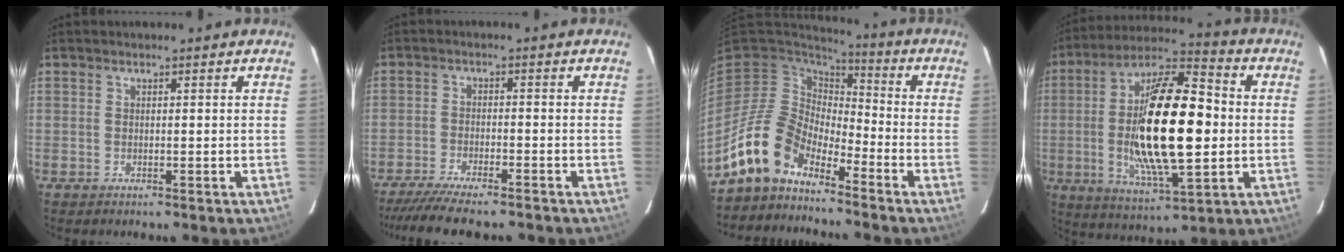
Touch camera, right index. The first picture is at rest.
{"total": 10.9, "force": [-9.5, 1.5, 5.2], "torque": [-0.120, -0.026, -0.157]}
{"total": 11.6, "force": [-9.3, 5.1, 4.8], "torque": [-0.096, 0.011, -0.186]}
{"total": 22.8, "force": [-0.9, 7.3, 21.5], "torque": [-0.408, -0.001, -0.019]}